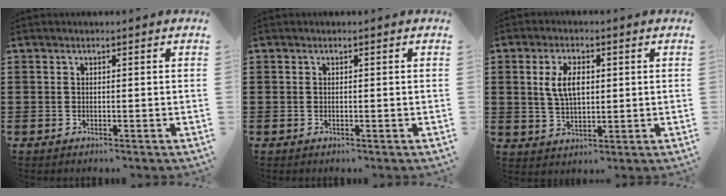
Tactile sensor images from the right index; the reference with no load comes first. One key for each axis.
{"total": 0.0}
{"total": 5.8, "fx": 1.1, "fy": 2.9, "fz": 4.9, "tx": -0.095, "ty": 0.009, "tz": 0.015}